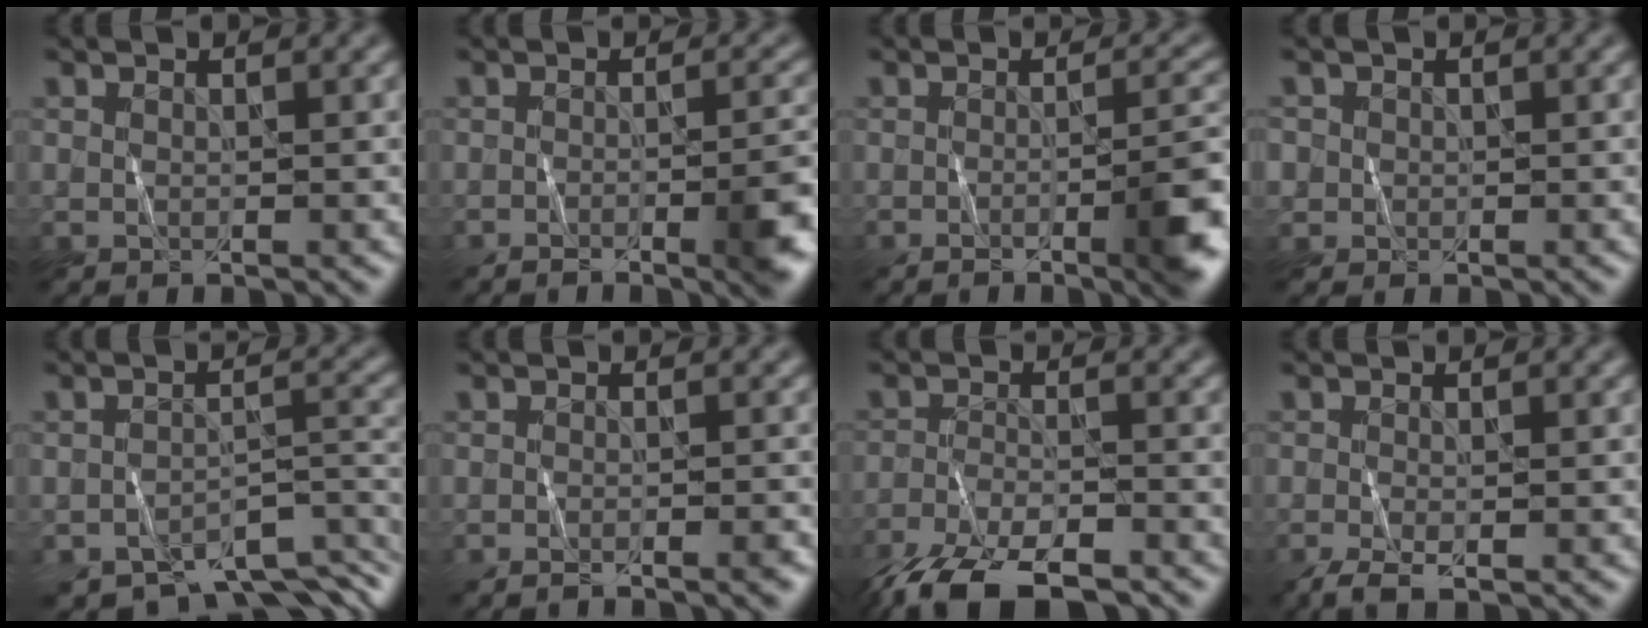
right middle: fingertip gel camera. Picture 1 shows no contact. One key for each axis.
{"total": 4.9, "fx": -2.5, "fy": 1.3, "fz": 4.0, "tx": -0.043, "ty": 0.001, "tz": -0.040}
{"total": 5.8, "fx": -2.3, "fy": 1.3, "fz": 5.1, "tx": -0.056, "ty": 0.005, "tz": -0.039}
{"total": 1.3, "fx": -0.2, "fy": 1.3, "fz": -0.2, "tx": 0.015, "ty": 0.000, "tz": 0.000}
{"total": 7.2, "fx": -5.8, "fy": 2.6, "fz": 3.5, "tx": -0.038, "ty": -0.014, "tz": -0.079}
{"total": 1.5, "fx": -1.2, "fy": 0.2, "fz": 1.0, "tx": 0.002, "ty": 0.000, "tz": -0.025}
{"total": 7.0, "fx": -5.8, "fy": 1.9, "fz": 3.5, "tx": -0.059, "ty": -0.008, "tz": -0.109}
{"total": 1.7, "fx": -1.1, "fy": 0.3, "fz": 1.3, "tx": -0.024, "ty": -0.003, "tz": -0.025}